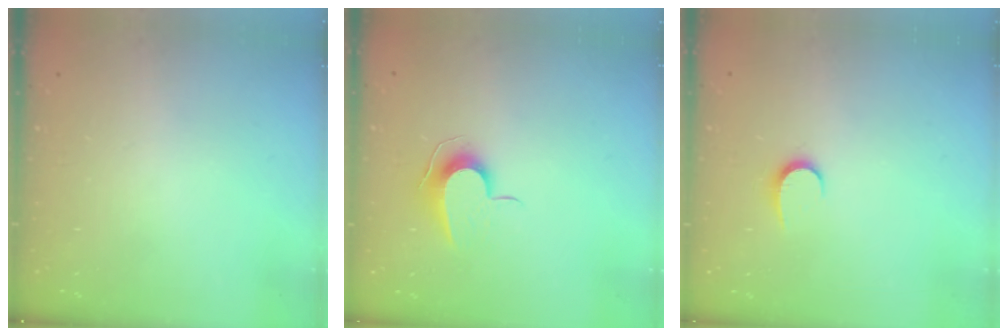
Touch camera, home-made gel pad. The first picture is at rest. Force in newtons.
{"total": 8.9, "press": 8.8, "slide": 0.5}
{"total": 5.7, "press": 5.7, "slide": 0.6}